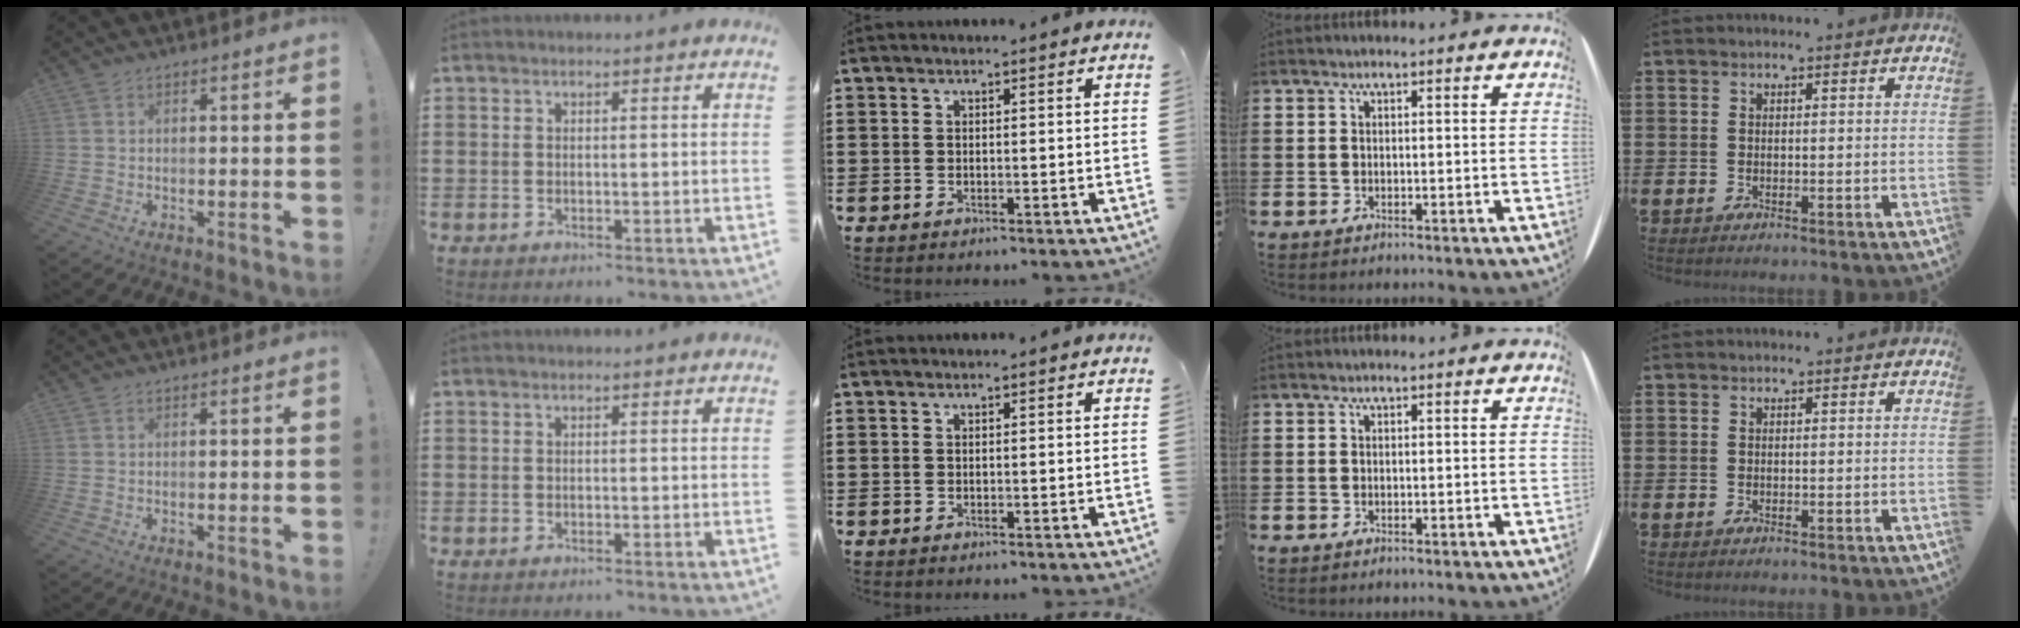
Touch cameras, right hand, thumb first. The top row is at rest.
{}